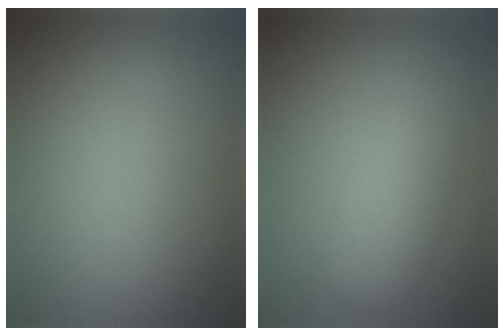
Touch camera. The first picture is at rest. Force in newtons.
{"total": 2.8, "press": 2.8, "slide": 0.1}